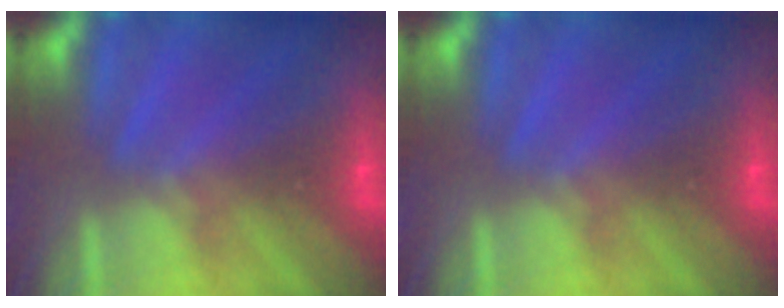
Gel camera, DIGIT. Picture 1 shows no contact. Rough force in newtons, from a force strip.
{"total": 0.0}